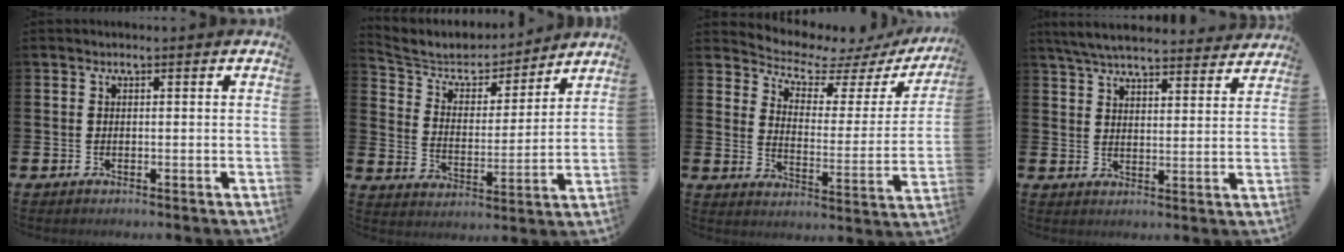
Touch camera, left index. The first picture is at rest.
{"total": 6.2, "force": [5.7, 2.3, 0.7], "torque": [-0.054, -0.043, 0.096]}
{"total": 5.3, "force": [4.8, 1.9, 1.3], "torque": [-0.051, -0.043, 0.075]}
{"total": 6.3, "force": [6.1, 1.0, 1.4], "torque": [-0.043, -0.035, 0.108]}